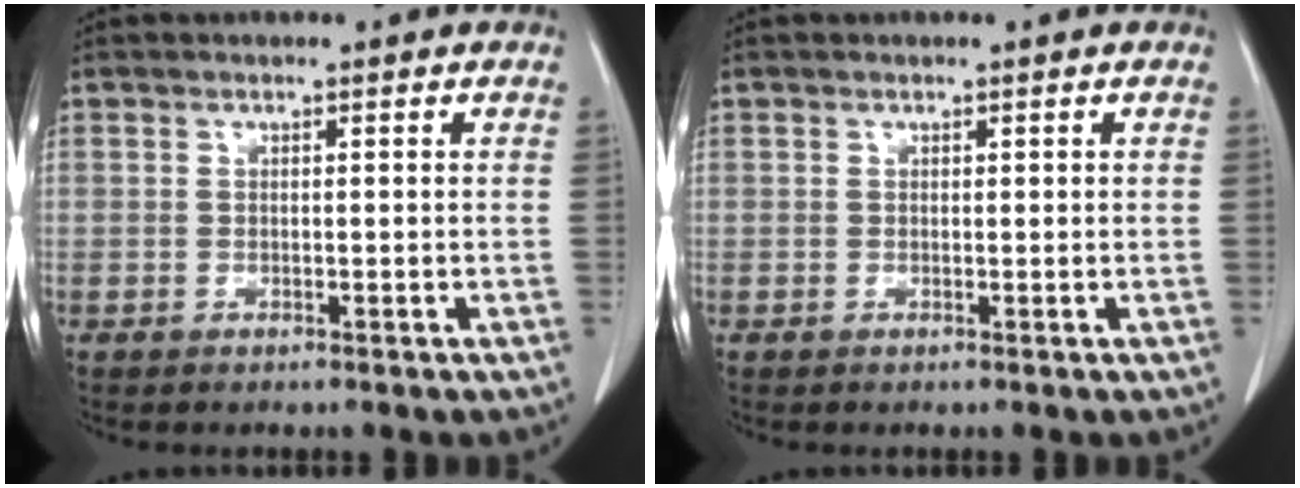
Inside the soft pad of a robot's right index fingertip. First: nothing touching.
{"total": 0.0}